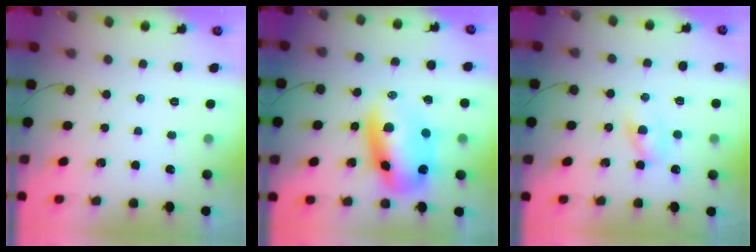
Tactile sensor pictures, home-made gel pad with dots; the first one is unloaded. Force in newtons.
{"total": 12.4, "press": 11.9, "slide": 3.2}
{"total": 2.6, "press": 2.4, "slide": 1.0}